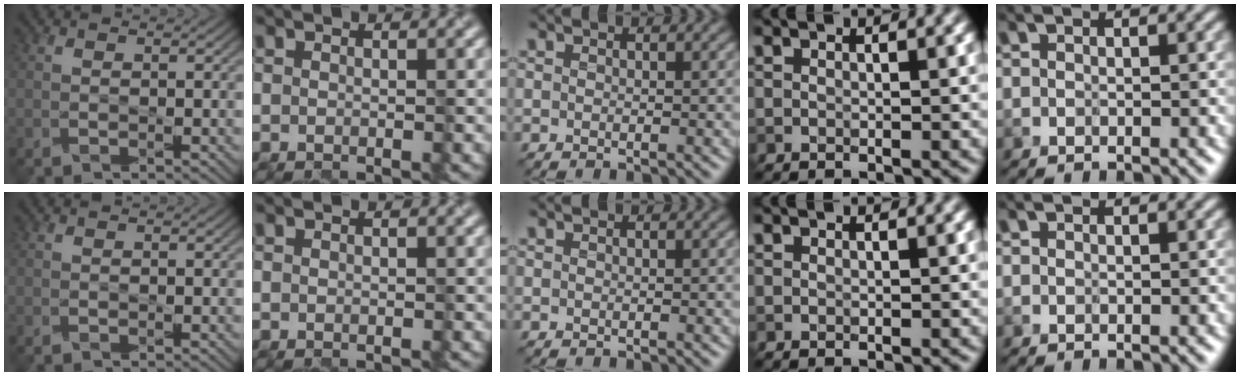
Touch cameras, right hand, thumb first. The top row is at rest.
{}